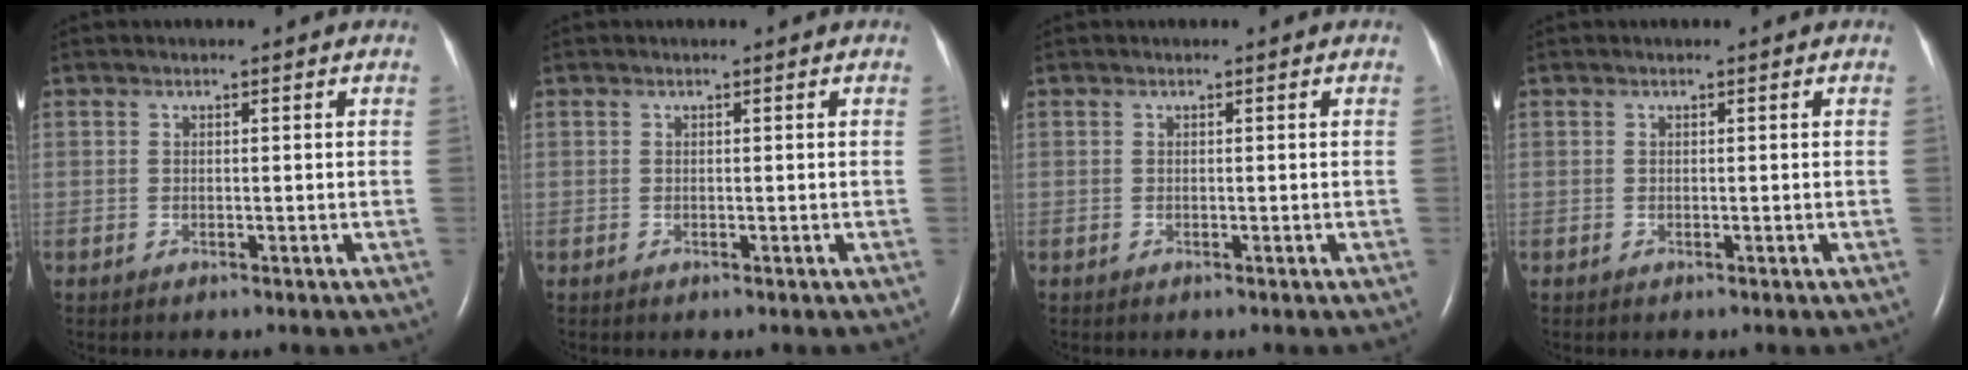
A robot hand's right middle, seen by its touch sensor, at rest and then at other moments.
{"total": 0.0}
{"total": 0.0}
{"total": 0.0}